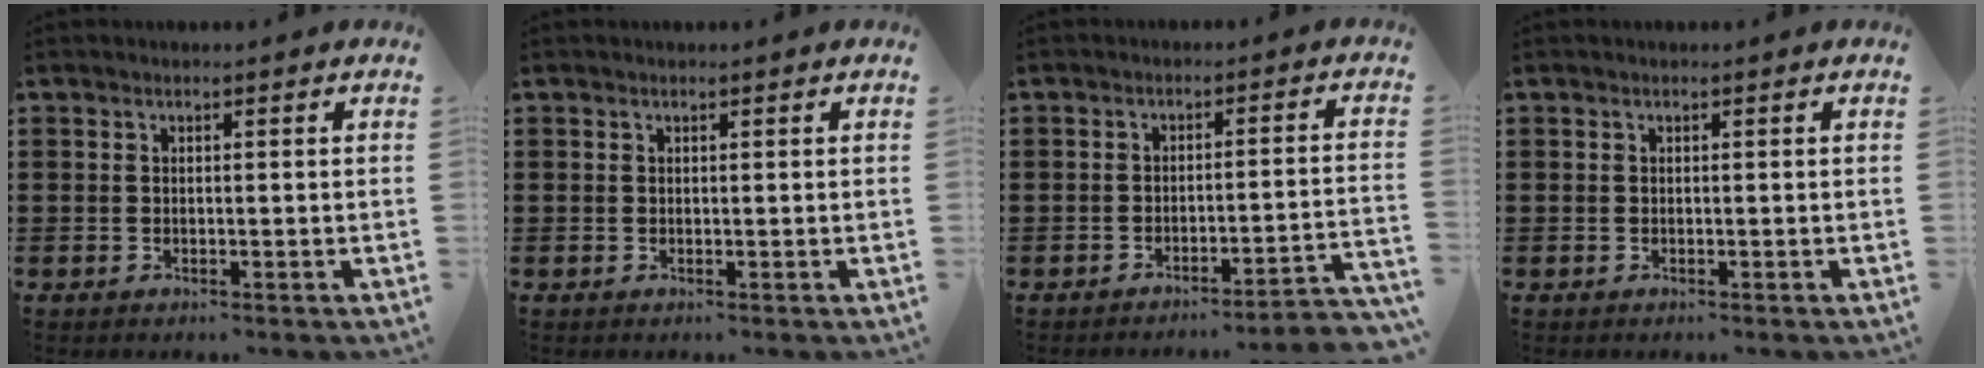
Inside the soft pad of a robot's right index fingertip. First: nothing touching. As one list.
[{"total": 0.0}, {"total": 3.3, "force": [-3.0, -0.5, 1.4], "torque": [-0.026, -0.011, -0.062]}, {"total": 0.0}]